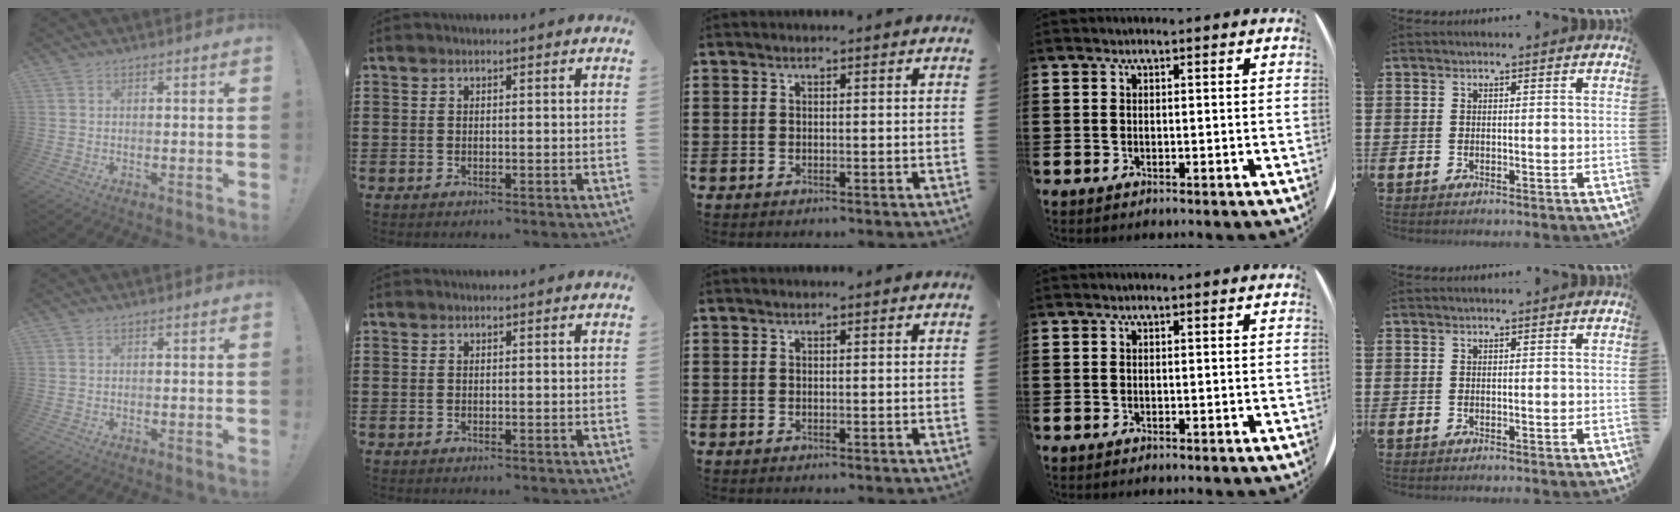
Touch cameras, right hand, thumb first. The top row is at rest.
{}